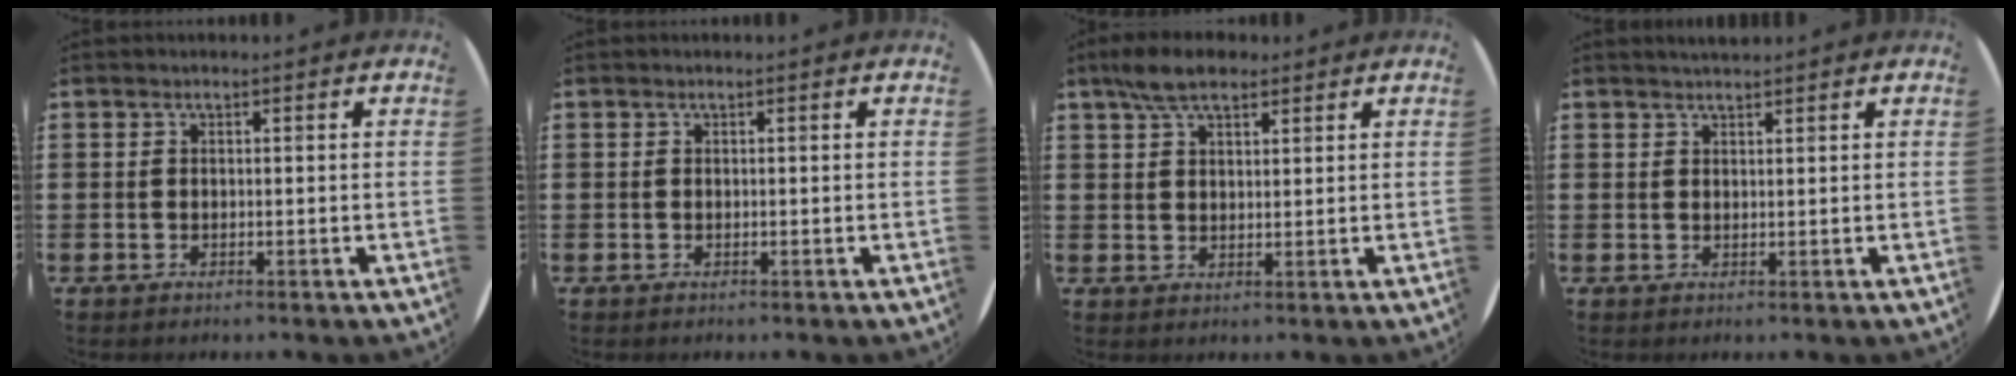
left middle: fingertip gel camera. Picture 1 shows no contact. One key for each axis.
{"total": 0.0}
{"total": 5.4, "fx": 4.2, "fy": 2.3, "fz": 2.5, "tx": -0.050, "ty": 0.001, "tz": 0.076}
{"total": 1.4, "fx": 1.4, "fy": 0.0, "fz": 0.3, "tx": -0.005, "ty": 0.003, "tz": 0.026}